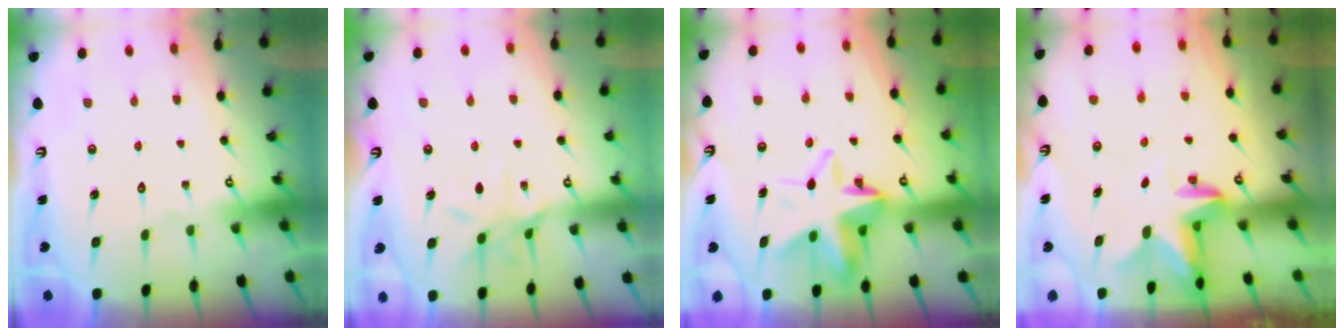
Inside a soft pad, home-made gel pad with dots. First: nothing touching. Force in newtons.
{"total": 9.0, "press": 9.0, "slide": 0.6}
{"total": 10.8, "press": 10.3, "slide": 3.1}
{"total": 2.8, "press": 2.7, "slide": 0.5}